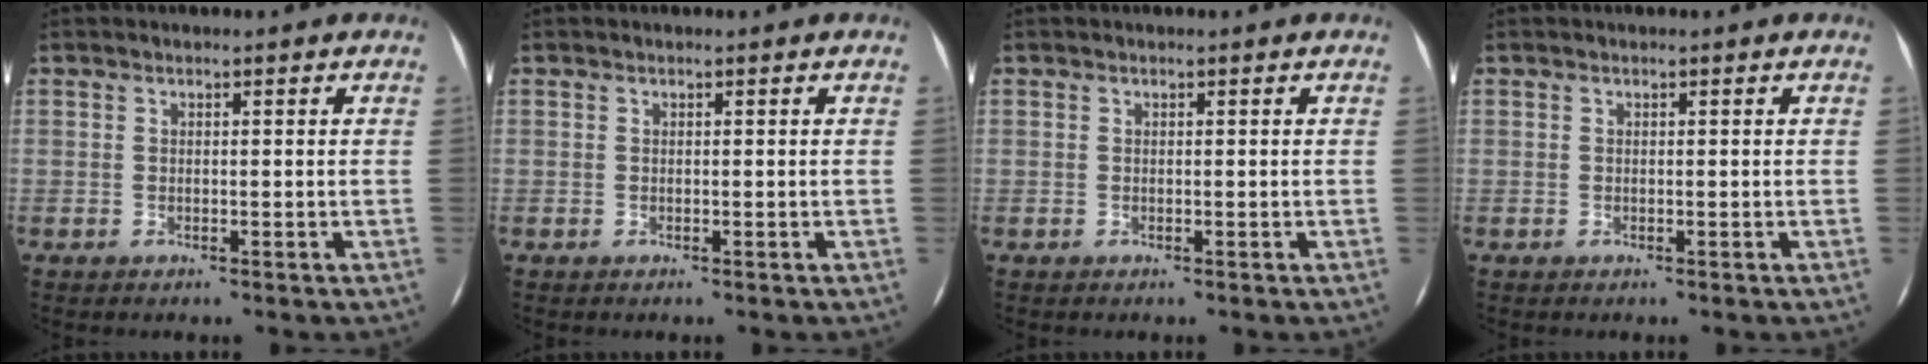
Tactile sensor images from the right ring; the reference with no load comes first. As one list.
[{"total": 0.0}, {"total": 0.0}, {"total": 0.0}]